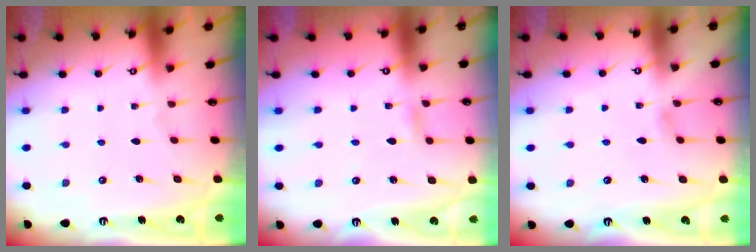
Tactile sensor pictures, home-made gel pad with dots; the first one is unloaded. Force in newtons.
{"total": 2.9, "press": 2.9, "slide": 0.1}
{"total": 4.0, "press": 4.0, "slide": 0.4}